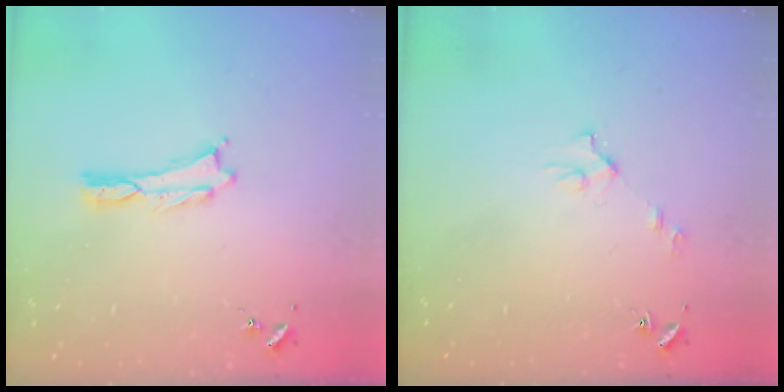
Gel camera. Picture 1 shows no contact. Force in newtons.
{"total": 3.1, "press": 3.1, "slide": 0.3}